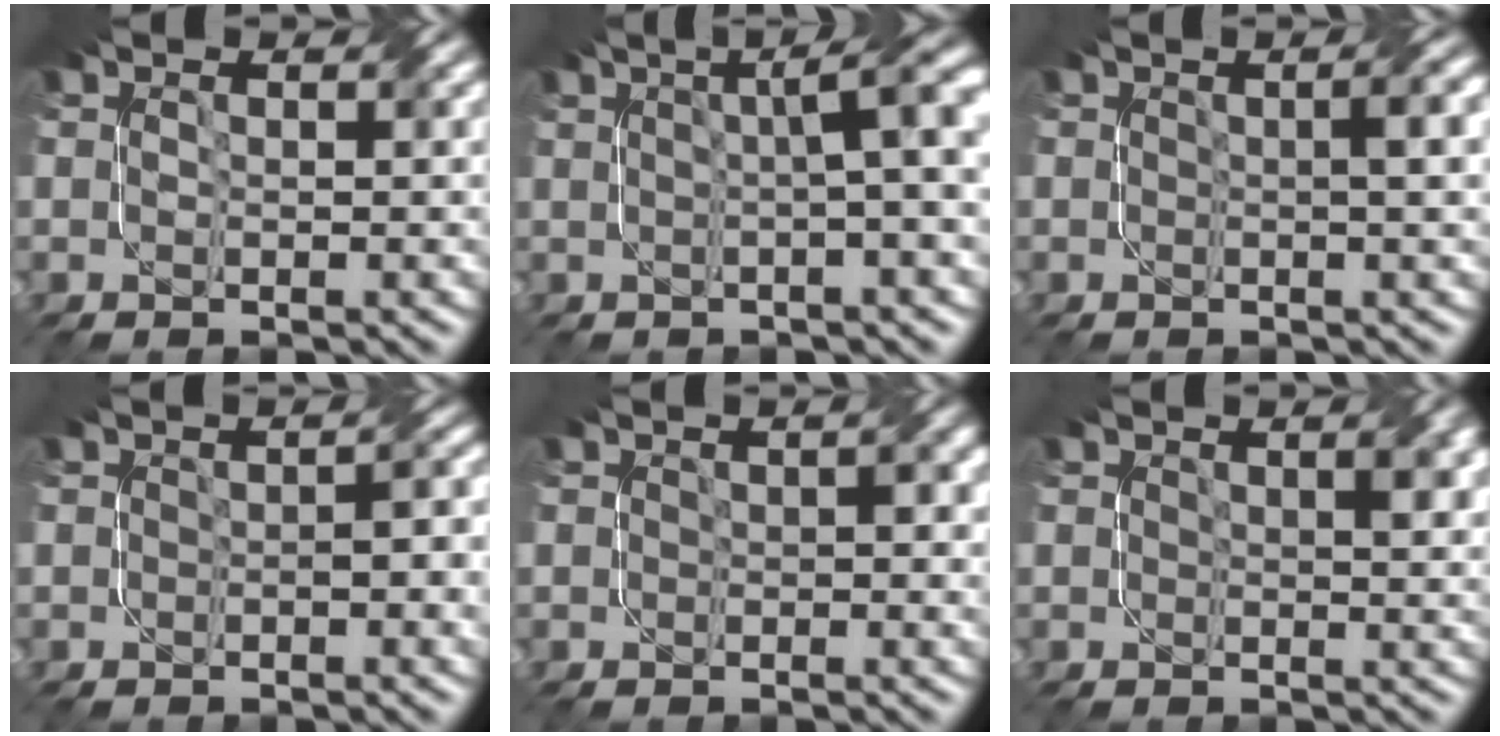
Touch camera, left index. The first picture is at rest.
{"total": 7.2, "force": [1.2, 2.2, 6.8], "torque": [-0.044, 0.034, 0.006]}
{"total": 2.9, "force": [0.1, 0.7, 2.8], "torque": [-0.025, 0.015, 0.002]}
{"total": 2.5, "force": [-1.0, 1.1, 2.0], "torque": [-0.021, 0.008, -0.011]}
{"total": 1.6, "force": [-0.3, 1.1, 1.1], "torque": [-0.008, 0.002, -0.001]}
{"total": 1.5, "force": [0.2, 0.8, 1.3], "torque": [-0.011, 0.002, 0.005]}